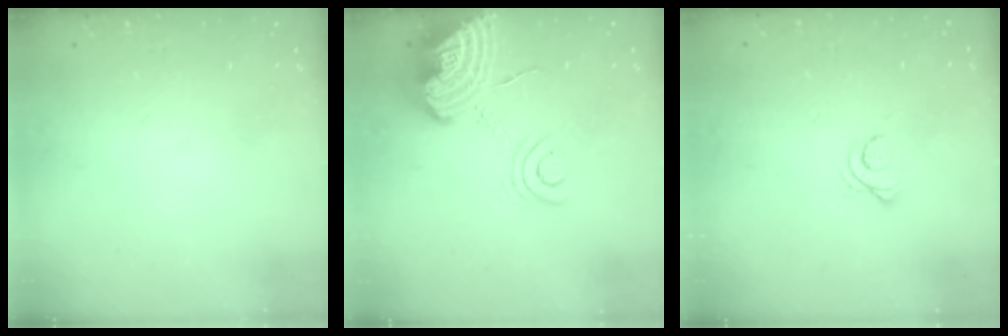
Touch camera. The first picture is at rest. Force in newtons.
{"total": 14.5, "press": 14.4, "slide": 2.0}
{"total": 3.7, "press": 3.7, "slide": 0.1}